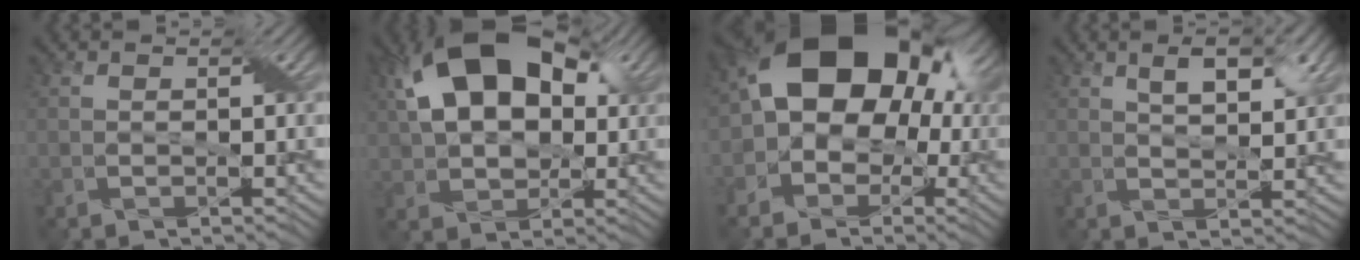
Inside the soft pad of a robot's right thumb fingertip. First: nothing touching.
{"total": 16.9, "force": [5.4, 10.5, 12.1], "torque": [-0.225, 0.038, 0.083]}
{"total": 16.3, "force": [1.5, 12.5, 10.4], "torque": [-0.131, 0.017, -0.002]}
{"total": 4.3, "force": [2.6, 1.3, 3.2], "torque": [-0.063, 0.001, 0.045]}